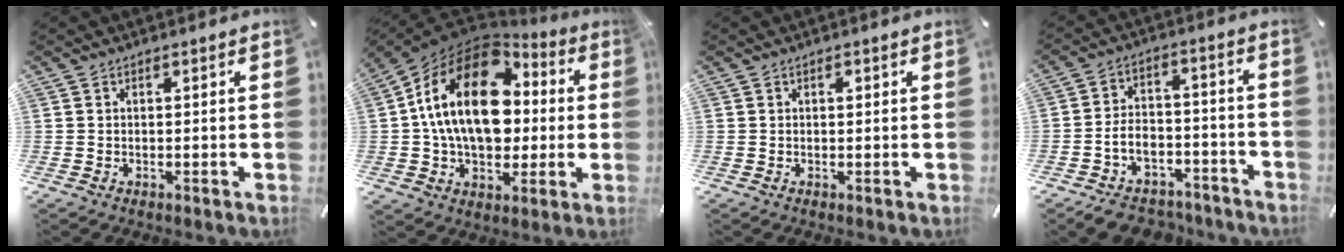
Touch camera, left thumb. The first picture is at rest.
{"total": 22.3, "force": [2.6, 15.3, 16.0], "torque": [-0.303, 0.002, 0.041]}
{"total": 0.8, "force": [0.2, 0.5, 0.5], "torque": [-0.011, 0.002, 0.002]}
{"total": 8.6, "force": [-5.0, 6.1, 3.3], "torque": [-0.058, 0.044, -0.089]}